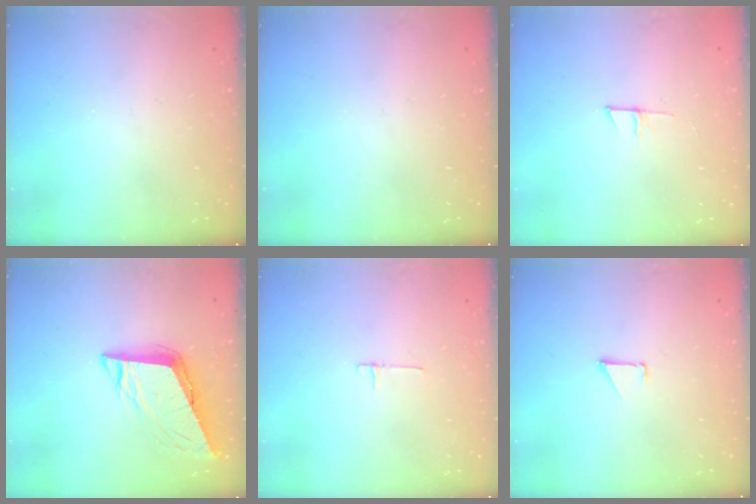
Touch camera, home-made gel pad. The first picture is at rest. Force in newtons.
{"total": 0.0}
{"total": 4.0, "press": 4.0, "slide": 0.4}
{"total": 9.6, "press": 9.4, "slide": 2.1}
{"total": 4.5, "press": 4.5, "slide": 0.4}
{"total": 0.9, "press": 0.9, "slide": 0.1}